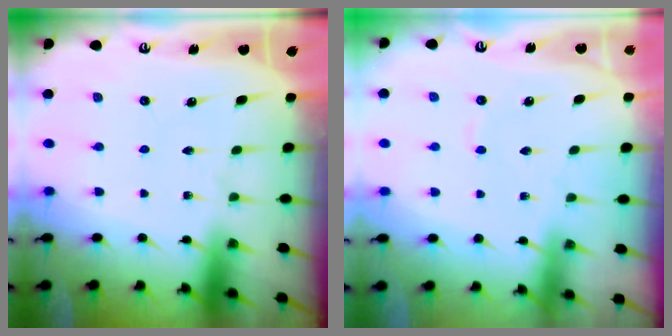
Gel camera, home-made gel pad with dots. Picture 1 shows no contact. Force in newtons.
{"total": 1.5, "press": 1.4, "slide": 0.2}